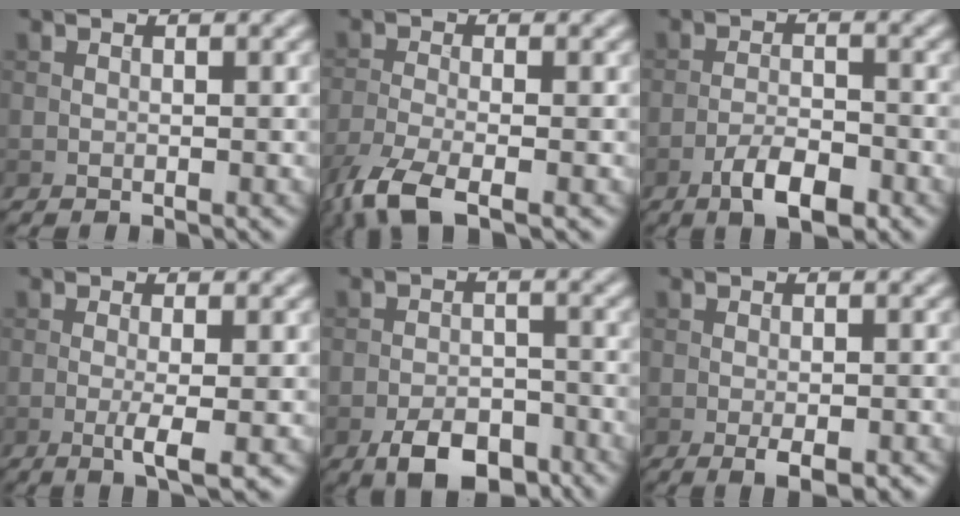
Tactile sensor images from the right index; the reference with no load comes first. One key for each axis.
{"total": 5.7, "fx": -3.8, "fy": 1.7, "fz": 3.9, "tx": -0.093, "ty": -0.016, "tz": -0.085}
{"total": 4.3, "fx": -2.5, "fy": 1.5, "fz": 3.1, "tx": -0.053, "ty": 0.003, "tz": -0.047}
{"total": 3.0, "fx": -0.7, "fy": 0.5, "fz": 2.9, "tx": -0.053, "ty": -0.005, "tz": -0.014}
{"total": 5.4, "fx": -3.4, "fy": 2.7, "fz": 3.2, "tx": -0.046, "ty": -0.004, "tz": -0.061}
{"total": 2.5, "fx": -1.2, "fy": 0.8, "fz": 2.0, "tx": -0.033, "ty": -0.006, "tz": -0.015}